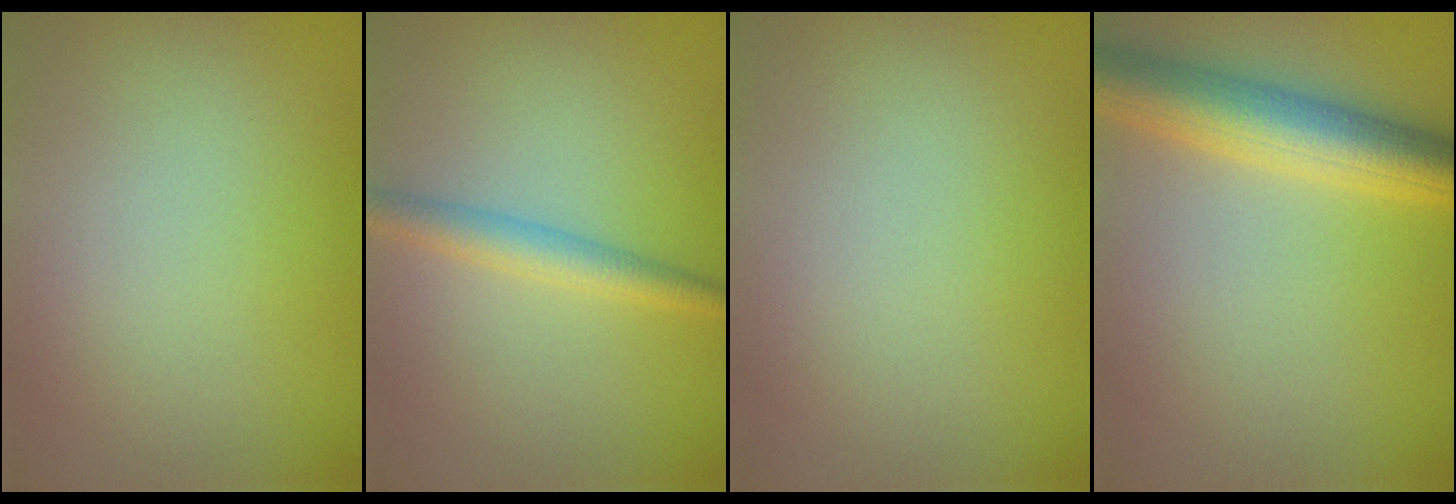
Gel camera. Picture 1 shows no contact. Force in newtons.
{"total": 2.4, "press": 2.4, "slide": 0.0}
{"total": 0.0}
{"total": 6.2, "press": 6.2, "slide": 0.3}